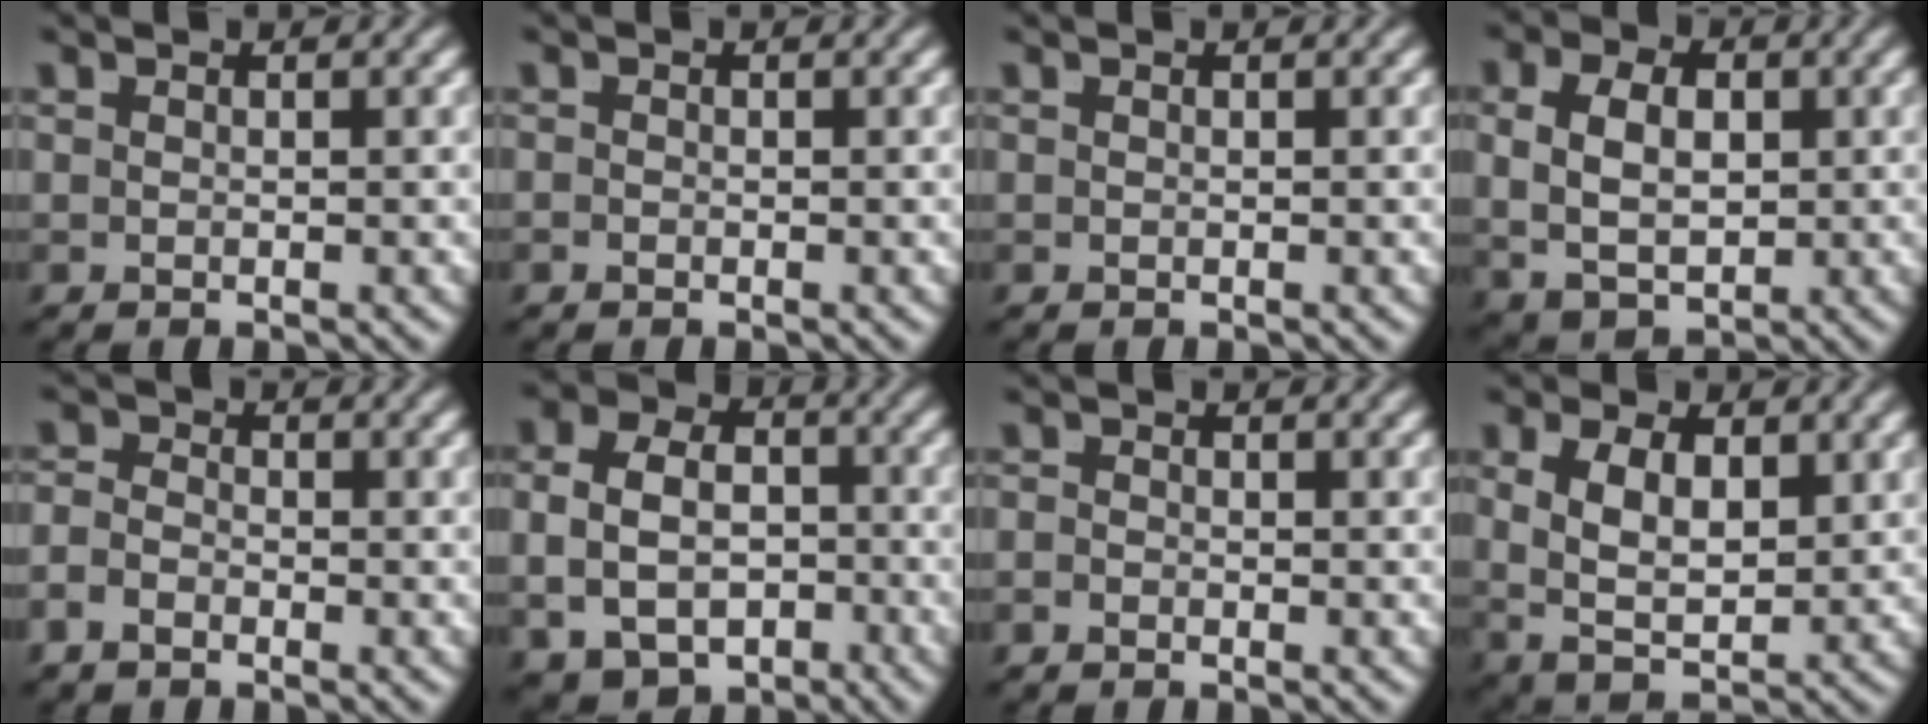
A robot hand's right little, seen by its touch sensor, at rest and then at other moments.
{"total": 0.7, "force": [-0.6, -0.2, -0.1], "torque": [0.006, -0.007, -0.009]}
{"total": 0.0}
{"total": 7.8, "force": [-0.1, 6.2, 4.8], "torque": [-0.086, -0.018, 0.006]}
{"total": 2.2, "force": [-1.5, 1.4, 0.7], "torque": [-0.014, -0.017, -0.024]}
{"total": 8.2, "force": [-2.5, 6.4, 4.5], "torque": [-0.071, -0.027, -0.036]}
{"total": 1.1, "force": [-1.1, 0.3, 0.1], "torque": [0.001, -0.009, -0.018]}
{"total": 7.6, "force": [0.4, 5.7, 4.9], "torque": [-0.103, -0.017, 0.010]}